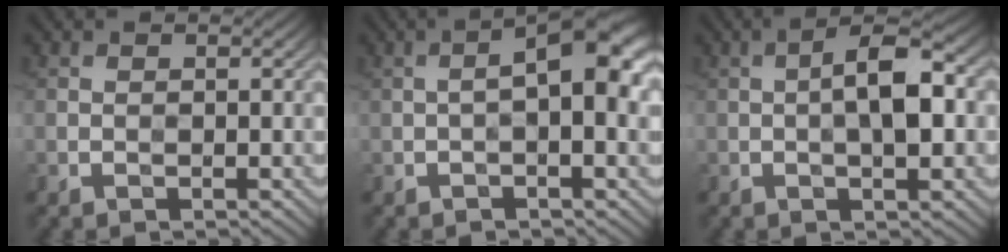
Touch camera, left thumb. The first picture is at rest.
{"total": 7.4, "force": [0.3, 2.2, 7.0], "torque": [-0.108, 0.020, -0.002]}
{"total": 6.9, "force": [0.1, 2.4, 6.5], "torque": [-0.104, 0.015, -0.007]}